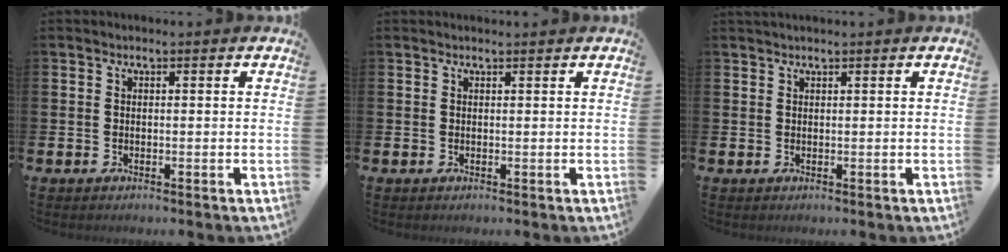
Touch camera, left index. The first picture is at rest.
{"total": 0.0}
{"total": 0.0}